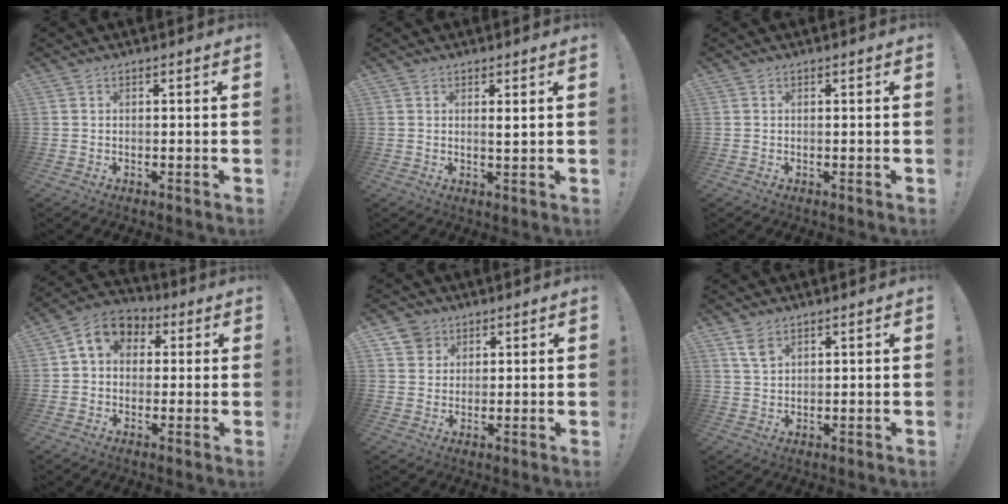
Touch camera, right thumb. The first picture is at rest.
{"total": 1.7, "force": [0.7, 0.0, 1.5], "torque": [-0.019, -0.008, 0.009]}
{"total": 0.0}
{"total": 8.4, "force": [1.9, 6.7, 4.8], "torque": [-0.079, 0.007, 0.042]}
{"total": 5.3, "force": [3.2, 4.2, 0.6], "torque": [-0.010, -0.017, 0.062]}
{"total": 3.9, "force": [2.6, 1.9, 2.1], "torque": [-0.035, -0.013, 0.049]}